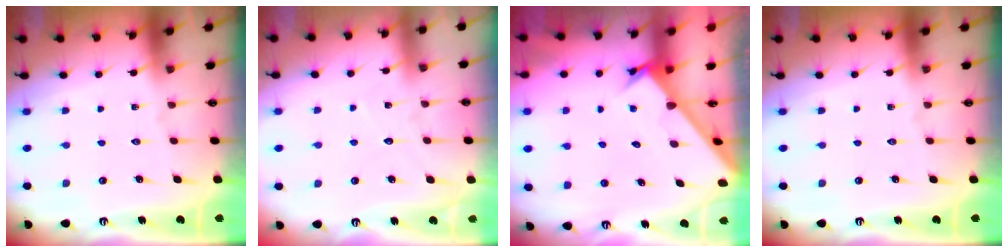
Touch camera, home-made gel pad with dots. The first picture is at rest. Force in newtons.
{"total": 4.9, "press": 4.9, "slide": 0.4}
{"total": 2.5, "press": 2.5, "slide": 0.2}
{"total": 0.0}